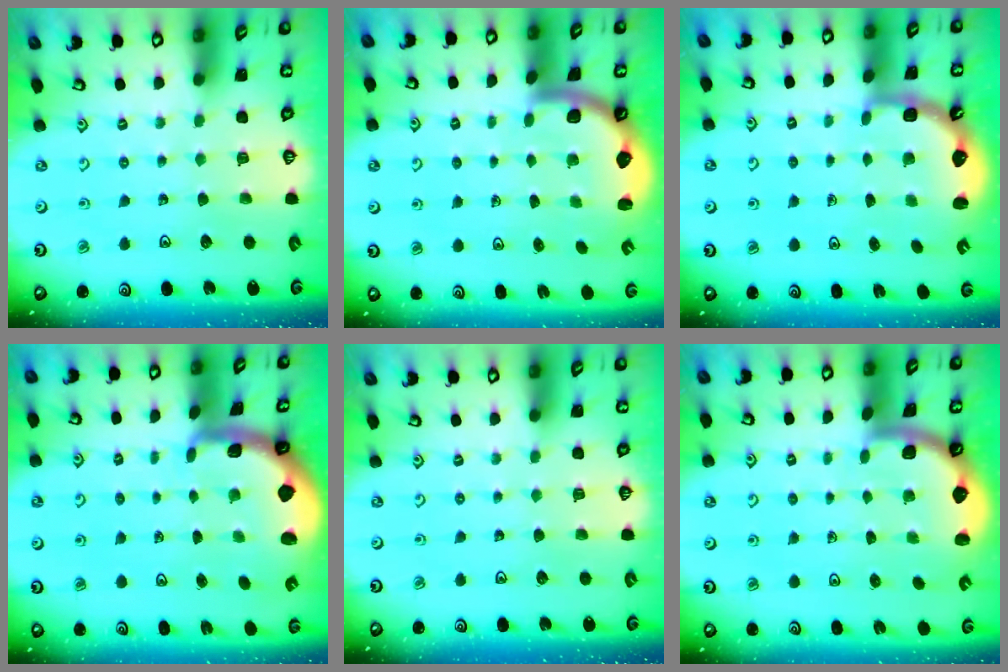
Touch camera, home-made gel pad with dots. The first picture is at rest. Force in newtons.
{"total": 2.2, "press": 2.2, "slide": 0.3}
{"total": 2.8, "press": 2.2, "slide": 1.8}
{"total": 1.9, "press": 1.8, "slide": 0.5}
{"total": 0.0}
{"total": 1.6, "press": 1.6, "slide": 0.1}